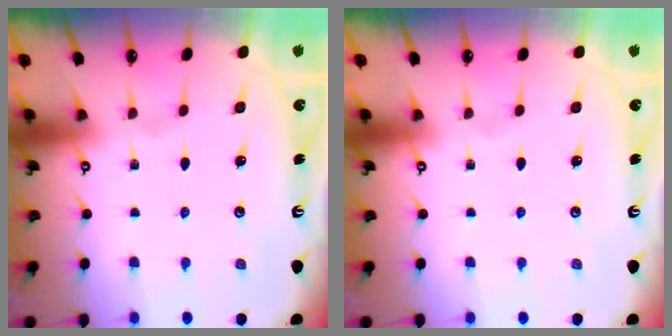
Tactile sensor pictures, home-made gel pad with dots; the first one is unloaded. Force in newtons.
{"total": 0.0}